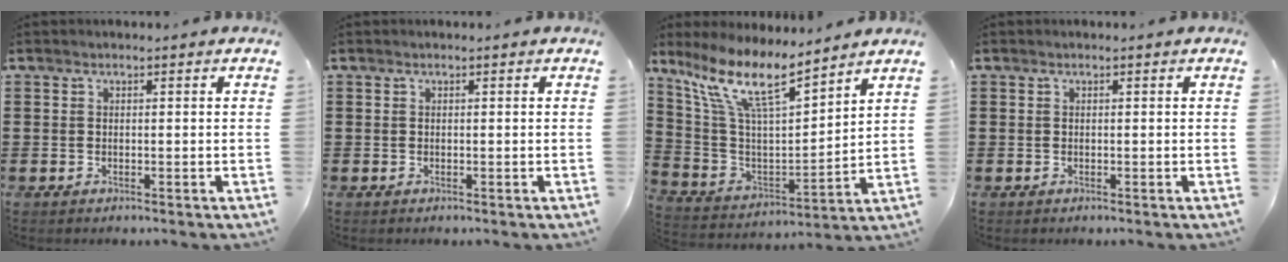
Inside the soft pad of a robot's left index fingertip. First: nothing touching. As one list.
[{"total": 0.0}, {"total": 11.9, "force": [8.7, 2.5, 7.8], "torque": [-0.186, -0.044, 0.149]}, {"total": 0.0}]